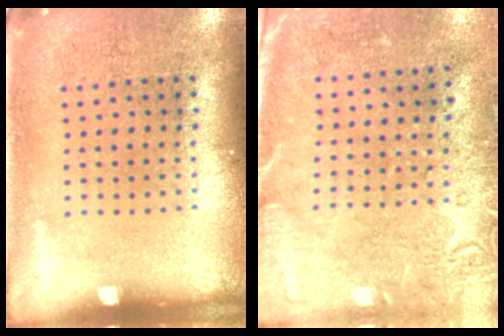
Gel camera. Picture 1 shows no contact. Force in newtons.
{"total": 2.7, "press": 2.2, "slide": 1.5}